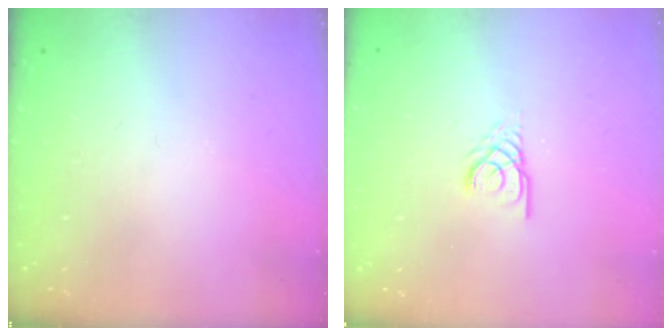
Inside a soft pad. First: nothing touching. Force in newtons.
{"total": 2.9, "press": 2.9, "slide": 0.2}